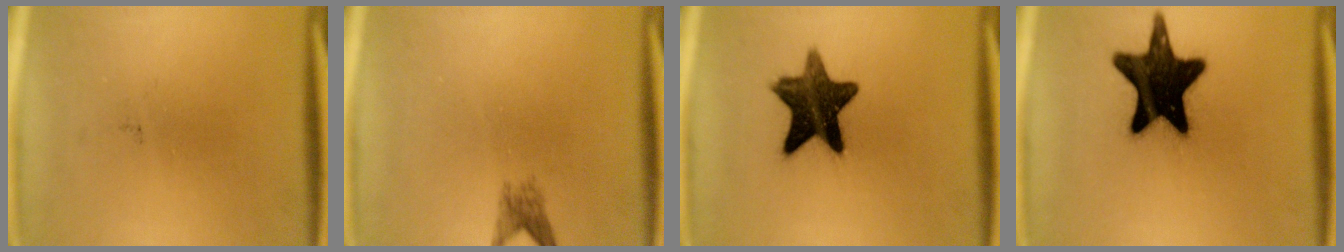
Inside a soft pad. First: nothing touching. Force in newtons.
{"total": 1.9}
{"total": 12.8}
{"total": 19.1}